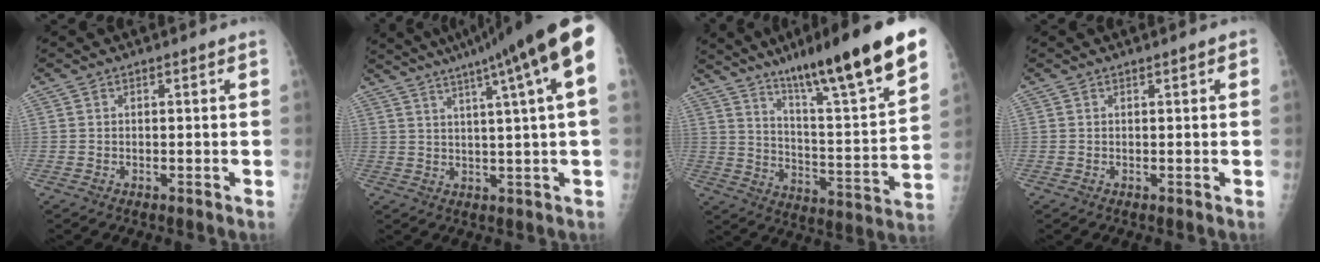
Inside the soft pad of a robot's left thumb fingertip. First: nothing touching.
{"total": 17.1, "force": [8.8, 0.2, 14.6], "torque": [-0.213, 0.014, 0.112]}
{"total": 25.0, "force": [16.6, 2.9, 18.4], "torque": [-0.266, -0.059, 0.262]}
{"total": 0.9, "force": [0.4, 0.3, 0.7], "torque": [-0.010, 0.002, 0.003]}